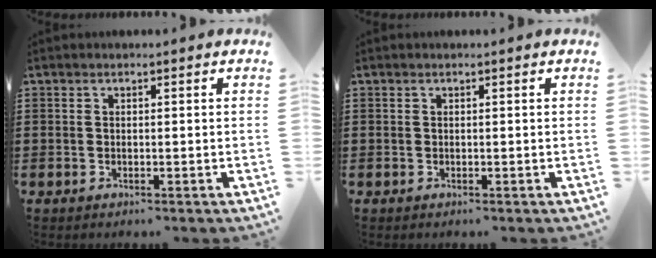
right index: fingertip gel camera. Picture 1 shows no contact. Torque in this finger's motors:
{"motor_torque": [1.26, 0.88, 0.02, 0.00]}